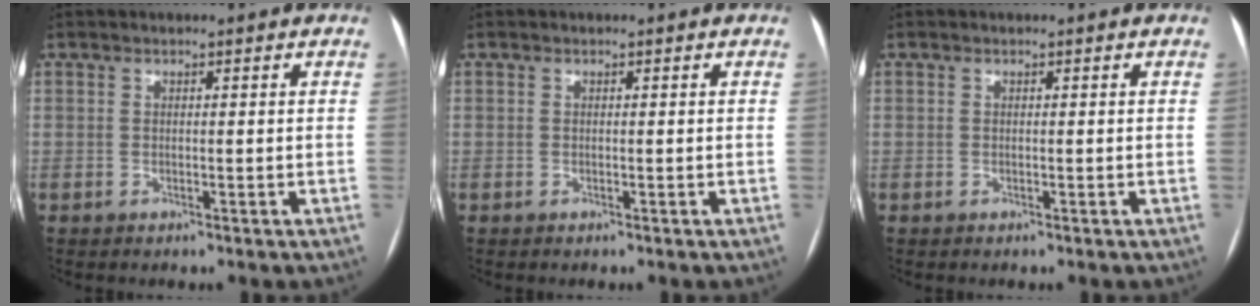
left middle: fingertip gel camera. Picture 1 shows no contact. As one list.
[{"total": 0.0}, {"total": 0.0}]